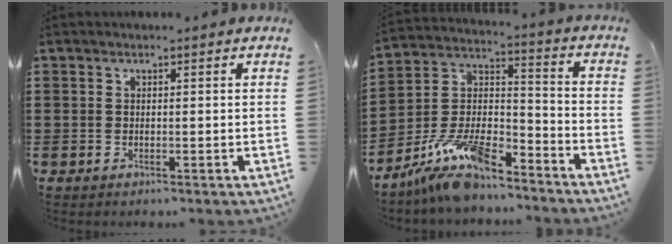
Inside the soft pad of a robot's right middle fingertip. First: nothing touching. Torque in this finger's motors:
{"motor_torque": [0.89, -0.26, 0.52, 0.12]}